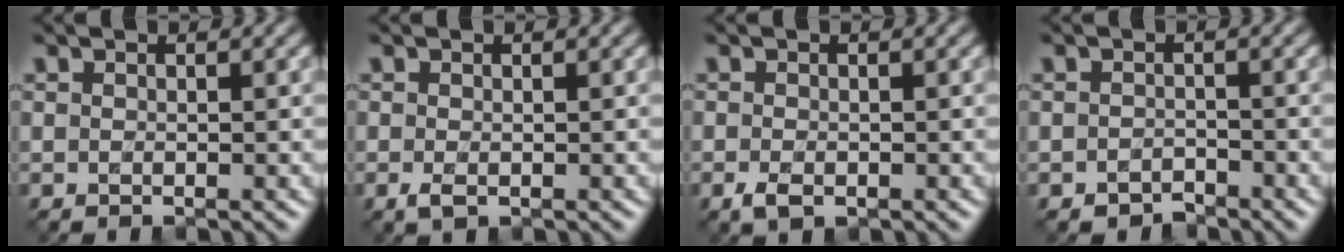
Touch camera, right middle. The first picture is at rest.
{"total": 1.1, "force": [-0.6, 0.4, 0.9], "torque": [-0.021, -0.005, -0.008]}
{"total": 1.9, "force": [-1.1, 1.0, 1.2], "torque": [-0.030, -0.009, -0.019]}
{"total": 1.7, "force": [-1.5, 0.8, 0.2], "torque": [-0.004, -0.003, -0.028]}